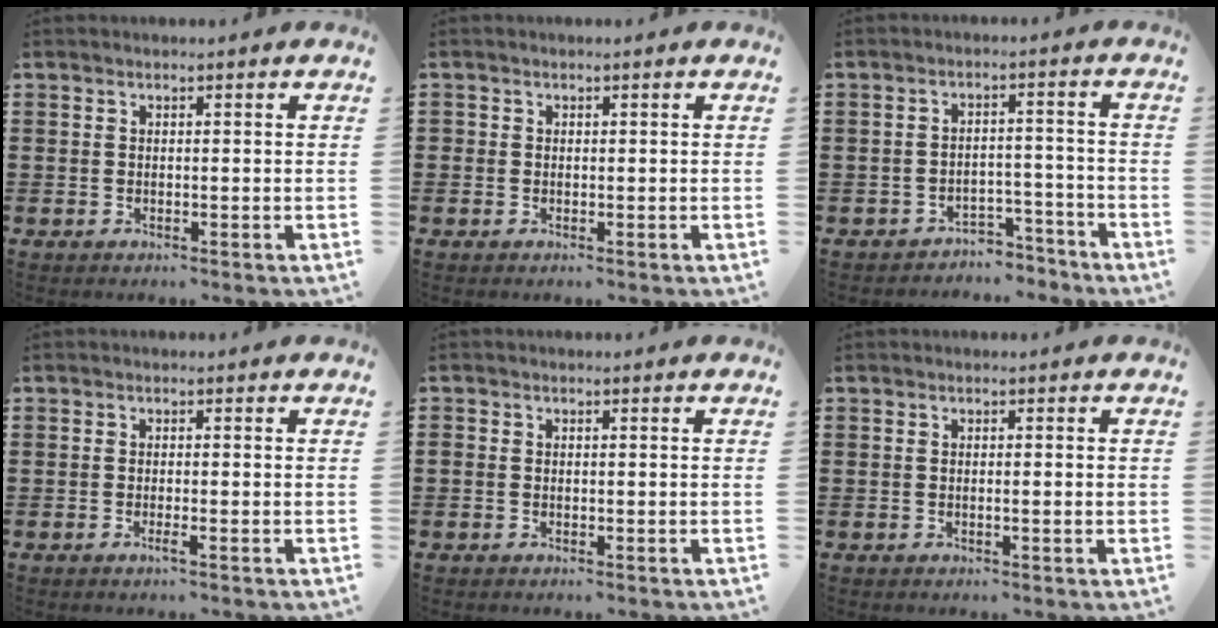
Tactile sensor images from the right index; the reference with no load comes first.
{"total": 0.5, "force": [-0.1, 0.5, 0.0], "torque": [-0.001, 0.004, -0.004]}
{"total": 3.7, "force": [-3.6, 0.8, 0.6], "torque": [-0.013, 0.008, -0.073]}
{"total": 1.3, "force": [-0.8, -0.1, 1.1], "torque": [-0.025, -0.008, -0.016]}
{"total": 0.6, "force": [-0.4, 0.5, 0.2], "torque": [-0.004, 0.002, -0.009]}
{"total": 0.5, "force": [-0.2, -0.1, 0.5], "torque": [-0.008, -0.005, -0.002]}